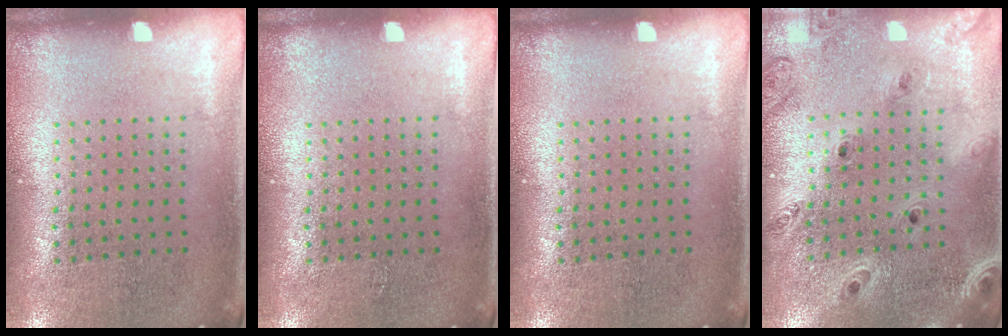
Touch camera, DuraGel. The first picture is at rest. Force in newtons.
{"total": 0.0}
{"total": 0.0}
{"total": 1.2, "press": 1.2, "slide": 0.2}